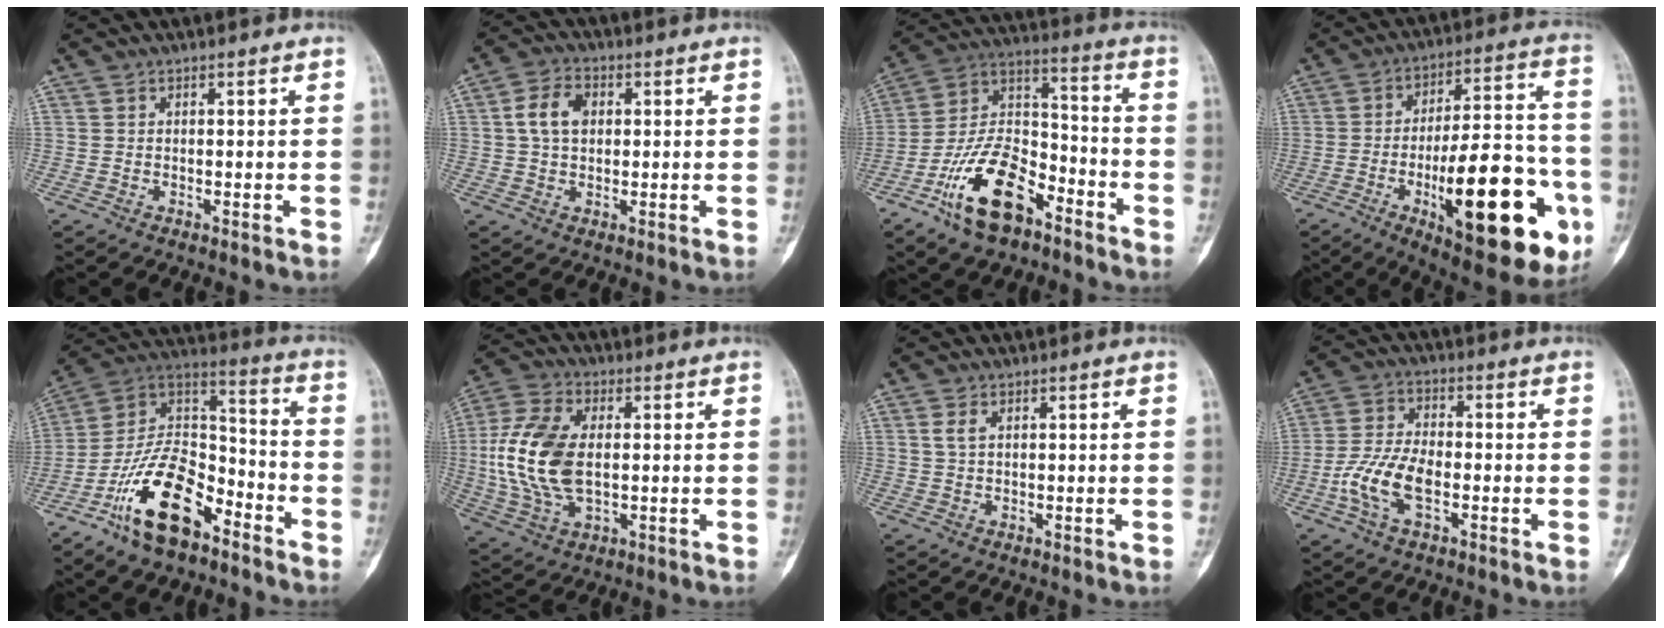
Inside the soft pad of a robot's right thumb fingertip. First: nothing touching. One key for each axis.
{"total": 6.9, "fx": 1.2, "fy": 4.8, "fz": 4.9, "tx": -0.086, "ty": 0.012, "tz": 0.018}
{"total": 17.7, "fx": -10.1, "fy": 8.9, "fz": 11.5, "tx": -0.198, "ty": 0.078, "tz": -0.188}
{"total": 29.2, "fx": -9.7, "fy": 10.4, "fz": 25.5, "tx": -0.333, "ty": 0.027, "tz": -0.129}
{"total": 18.9, "fx": -10.9, "fy": 9.3, "fz": 12.4, "tx": -0.210, "ty": 0.087, "tz": -0.203}
{"total": 16.0, "fx": 0.3, "fy": 9.2, "fz": 13.0, "tx": -0.280, "ty": 0.005, "tz": 0.009}
{"total": 2.0, "fx": 0.7, "fy": 1.0, "fz": 1.5, "tx": -0.036, "ty": 0.007, "tz": 0.017}
{"total": 9.4, "fx": -2.8, "fy": 4.5, "fz": 7.8, "tx": -0.170, "ty": 0.018, "tz": -0.058}